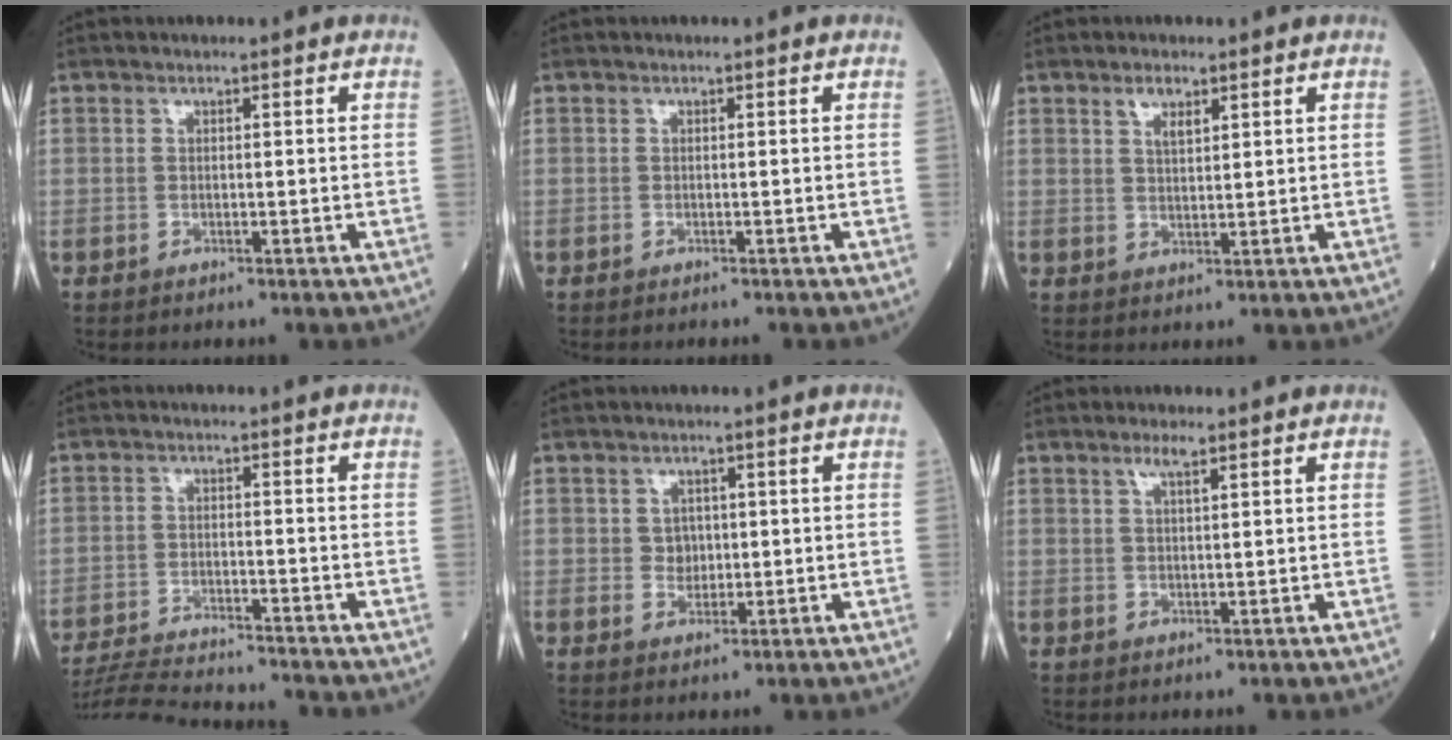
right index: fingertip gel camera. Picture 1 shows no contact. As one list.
[{"total": 0.0}, {"total": 2.7, "force": [1.7, 1.0, 1.9], "torque": [-0.037, 0.002, 0.033]}, {"total": 13.1, "force": [-12.3, 0.1, 4.4], "torque": [-0.070, -0.014, -0.191]}, {"total": 2.3, "force": [0.3, 2.1, 1.1], "torque": [-0.012, 0.000, 0.005]}, {"total": 2.1, "force": [1.4, 0.1, 1.6], "torque": [-0.036, 0.003, 0.027]}]